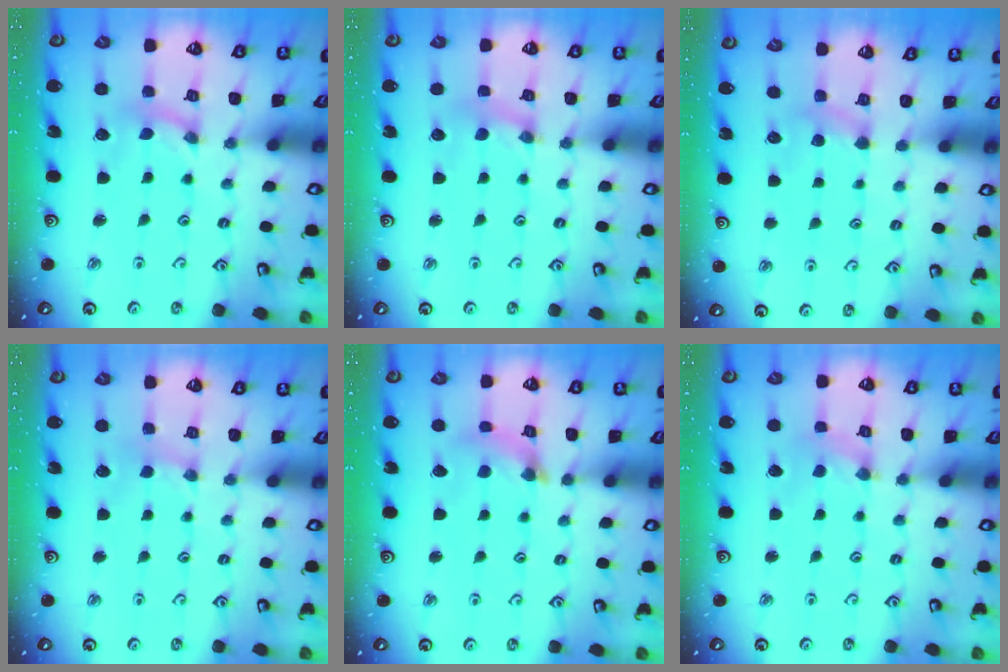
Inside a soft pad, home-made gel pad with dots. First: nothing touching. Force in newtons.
{"total": 1.4, "press": 1.4, "slide": 0.2}
{"total": 3.8, "press": 3.8, "slide": 0.6}
{"total": 1.6, "press": 1.5, "slide": 0.3}
{"total": 4.4, "press": 4.4, "slide": 0.6}
{"total": 0.0}